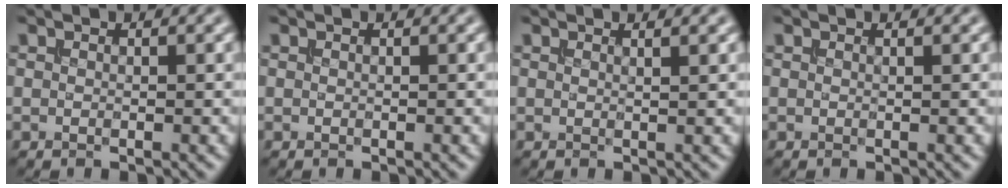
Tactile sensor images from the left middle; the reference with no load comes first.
{"total": 0.0}
{"total": 1.4, "force": [0.9, 0.6, 1.0], "torque": [-0.005, 0.004, -0.003]}
{"total": 0.5, "force": [0.3, 0.2, 0.3], "torque": [-0.001, -0.002, 0.000]}